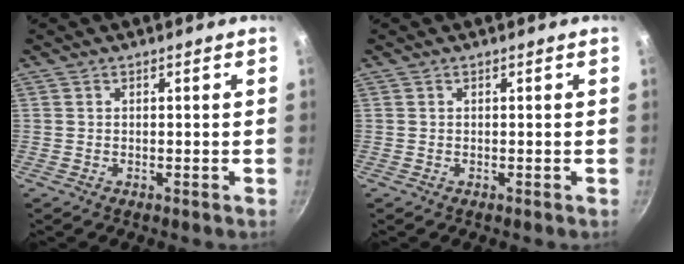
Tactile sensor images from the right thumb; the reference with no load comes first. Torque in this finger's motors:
{"motor_torque": [-0.01, 0.00, 0.04, 0.05, 0.00]}